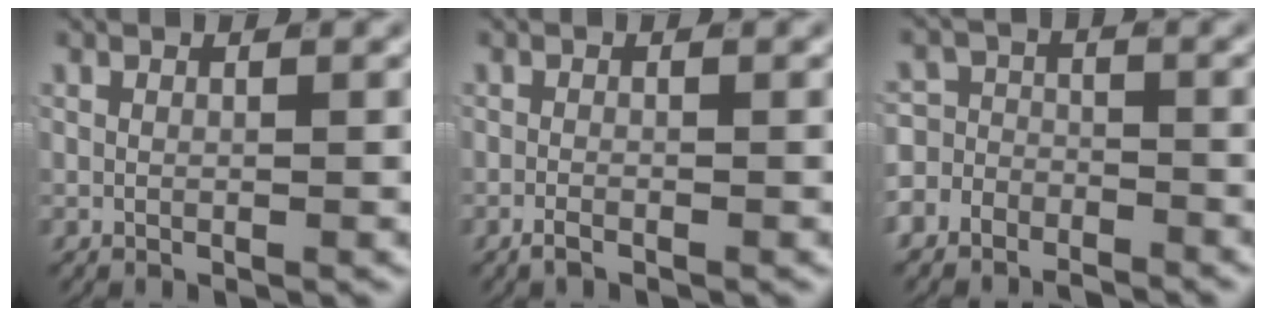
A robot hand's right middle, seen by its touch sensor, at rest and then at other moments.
{"total": 1.2, "force": [-1.1, 0.2, 0.5], "torque": [-0.014, -0.004, -0.021]}
{"total": 5.9, "force": [-3.9, 4.3, 1.2], "torque": [-0.018, -0.017, -0.071]}